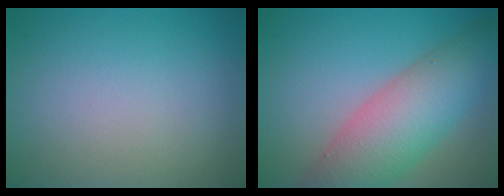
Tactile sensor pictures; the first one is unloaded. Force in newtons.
{"total": 8.6, "press": 8.6, "slide": 0.3}